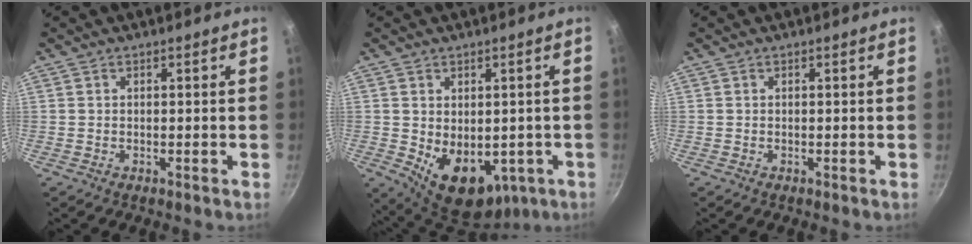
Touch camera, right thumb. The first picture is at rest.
{"total": 13.4, "force": [-2.6, 9.1, 9.4], "torque": [-0.109, -0.015, -0.007]}
{"total": 0.0}